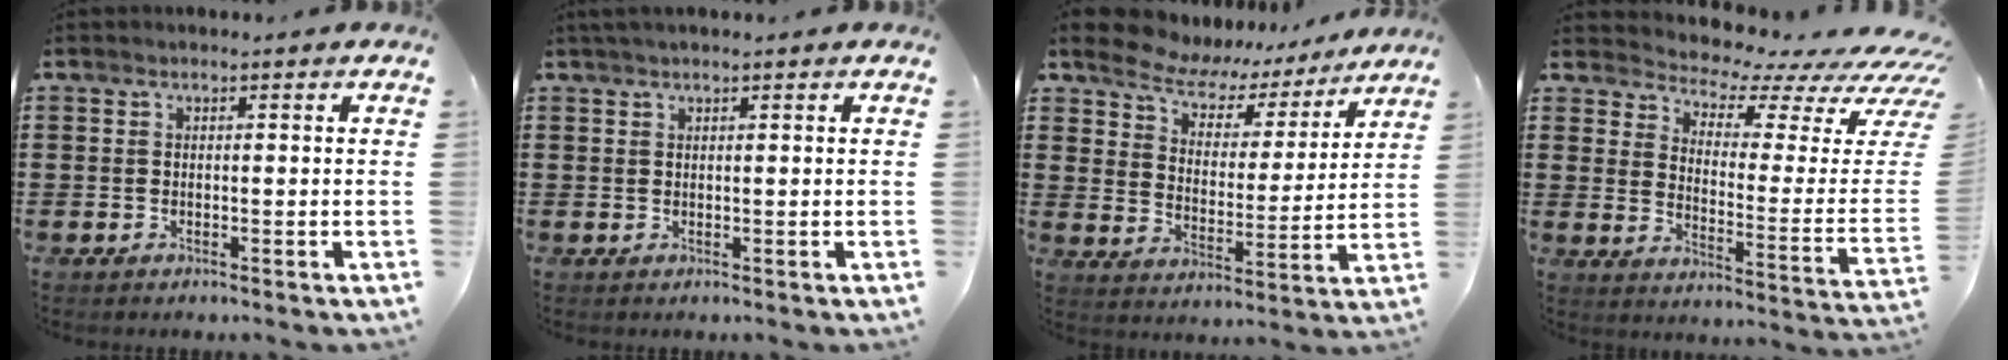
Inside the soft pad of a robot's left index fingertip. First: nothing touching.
{"total": 0.9, "force": [0.7, 0.0, 0.6], "torque": [-0.013, 0.000, 0.013]}
{"total": 6.4, "force": [5.8, 2.2, 1.4], "torque": [-0.064, -0.035, 0.098]}
{"total": 4.6, "force": [4.2, 0.8, 1.5], "torque": [-0.040, -0.051, 0.065]}